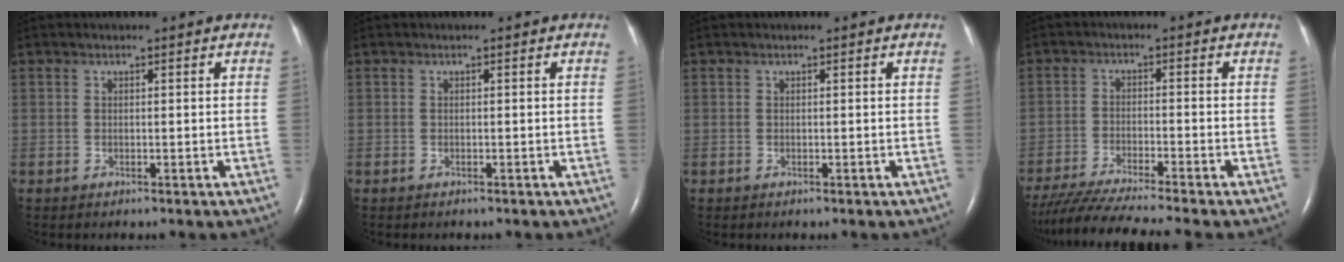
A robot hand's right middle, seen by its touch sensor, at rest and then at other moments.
{"total": 0.0}
{"total": 0.0}
{"total": 11.2, "force": [-9.8, -1.6, 5.2], "torque": [-0.084, -0.029, -0.163]}